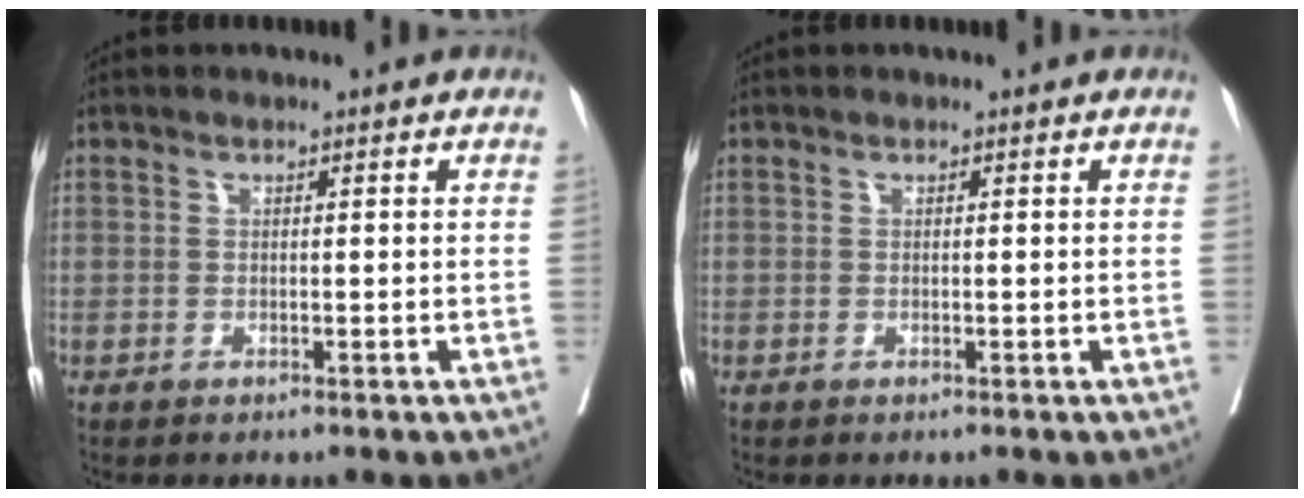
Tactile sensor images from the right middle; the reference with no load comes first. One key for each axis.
{"total": 0.0}